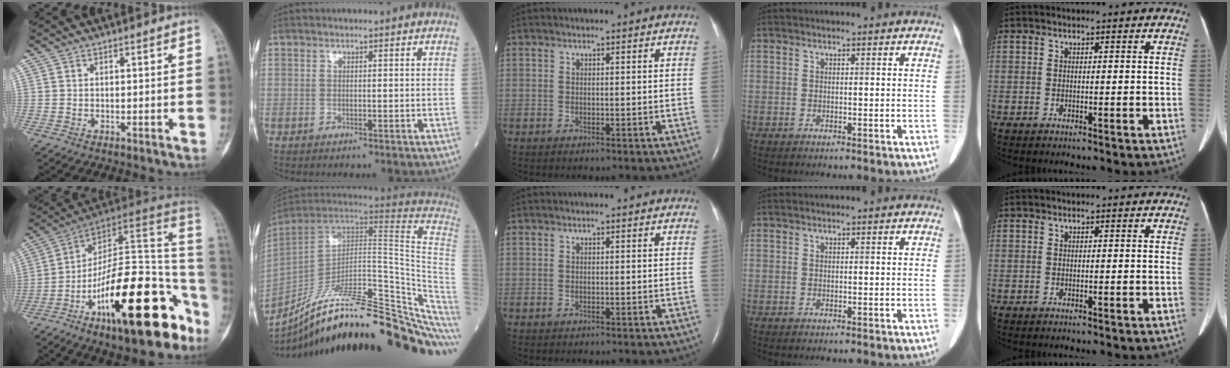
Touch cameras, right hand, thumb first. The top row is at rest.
{"thumb": {"total": 27.8, "force": [-12.2, 10.3, 22.8], "torque": [-0.279, 0.088, -0.190]}, "index": {"total": 34.3, "force": [-26.4, 4.5, 21.4], "torque": [-0.235, -0.021, -0.373]}}